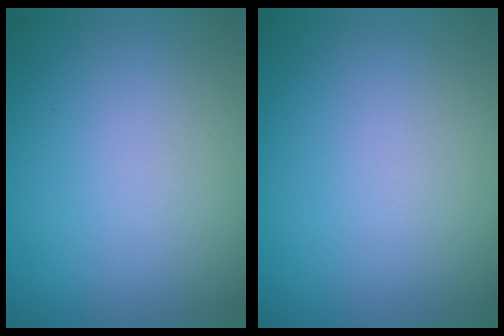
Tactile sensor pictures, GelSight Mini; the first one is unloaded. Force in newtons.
{"total": 0.0}